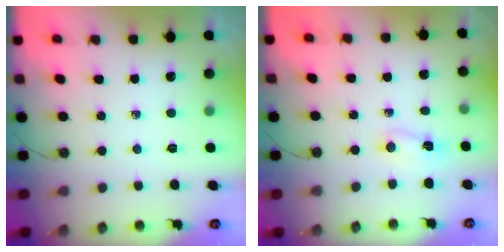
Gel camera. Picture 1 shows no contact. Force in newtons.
{"total": 2.0, "press": 1.6, "slide": 1.2}